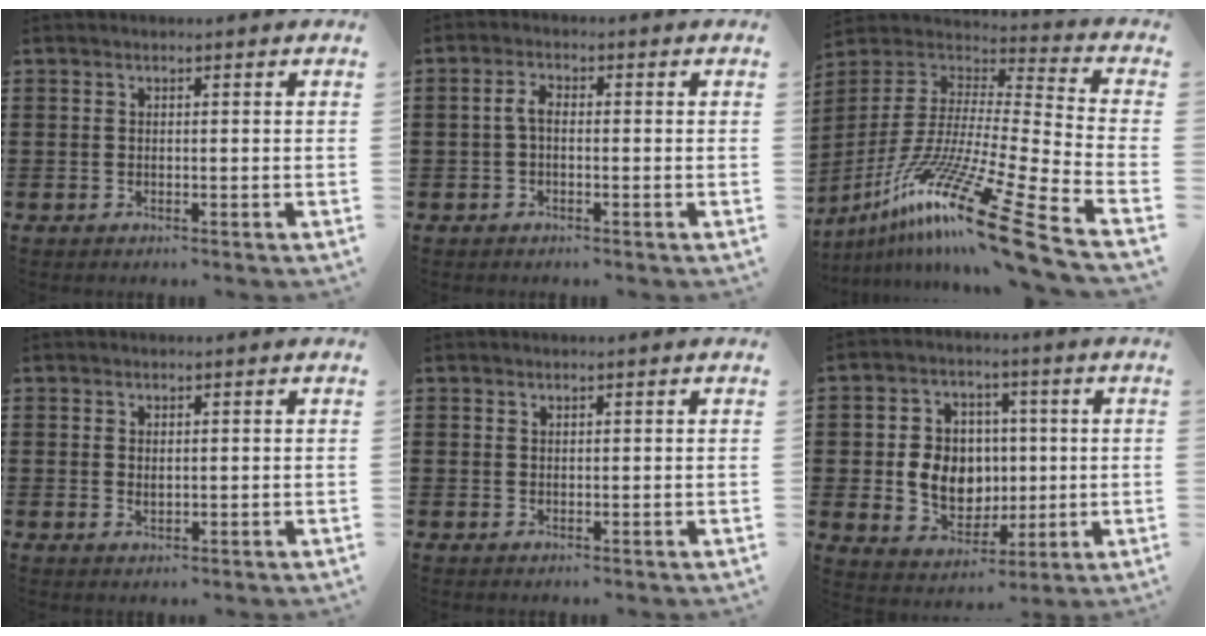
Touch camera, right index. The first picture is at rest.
{"total": 2.5, "force": [-0.3, 1.1, 2.3], "torque": [-0.059, -0.001, -0.012]}
{"total": 19.4, "force": [-13.8, 0.7, 13.7], "torque": [-0.263, 0.017, -0.249]}
{"total": 1.0, "force": [0.3, 0.6, 0.8], "torque": [-0.016, 0.006, 0.004]}
{"total": 0.6, "force": [0.6, 0.3, 0.1], "torque": [-0.003, 0.000, 0.012]}
{"total": 8.0, "force": [0.1, 6.9, 4.2], "torque": [-0.076, 0.013, 0.002]}